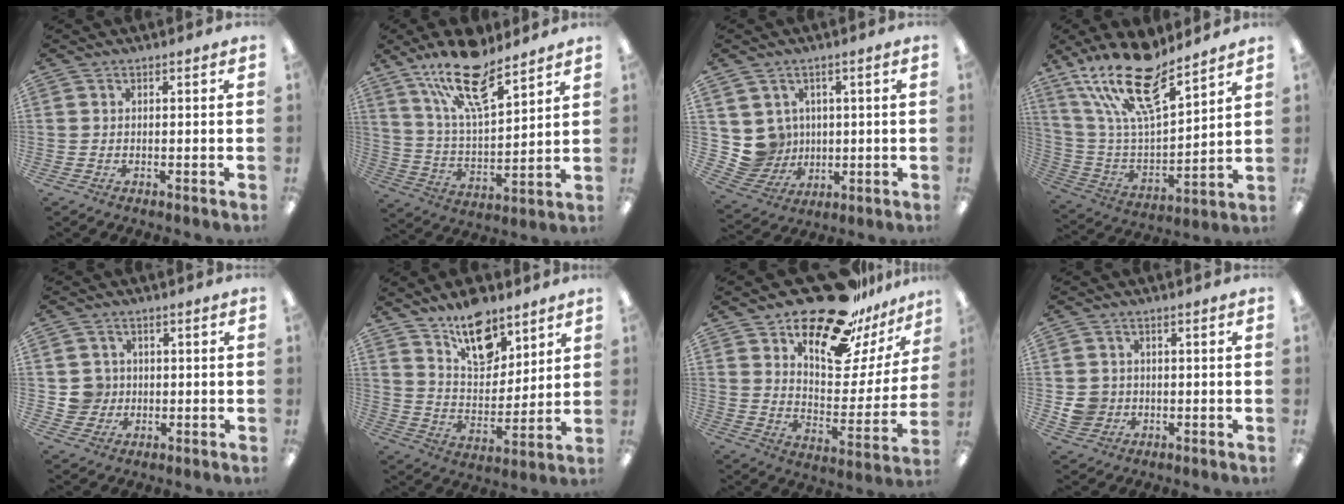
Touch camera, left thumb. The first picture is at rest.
{"total": 18.7, "force": [13.2, 6.4, 11.6], "torque": [-0.213, -0.062, 0.228]}
{"total": 7.7, "force": [2.0, 7.4, 0.5], "torque": [-0.034, -0.009, 0.051]}
{"total": 21.1, "force": [15.2, 6.9, 13.0], "torque": [-0.262, -0.094, 0.264]}
{"total": 5.0, "force": [0.3, 4.9, 0.5], "torque": [-0.008, 0.007, 0.005]}
{"total": 15.0, "force": [10.9, 7.7, 6.9], "torque": [-0.104, -0.065, 0.195]}
{"total": 23.4, "force": [18.5, 9.1, 11.2], "torque": [-0.169, -0.118, 0.314]}
{"total": 4.8, "force": [-0.2, 4.6, 1.2], "torque": [-0.013, 0.007, -0.001]}